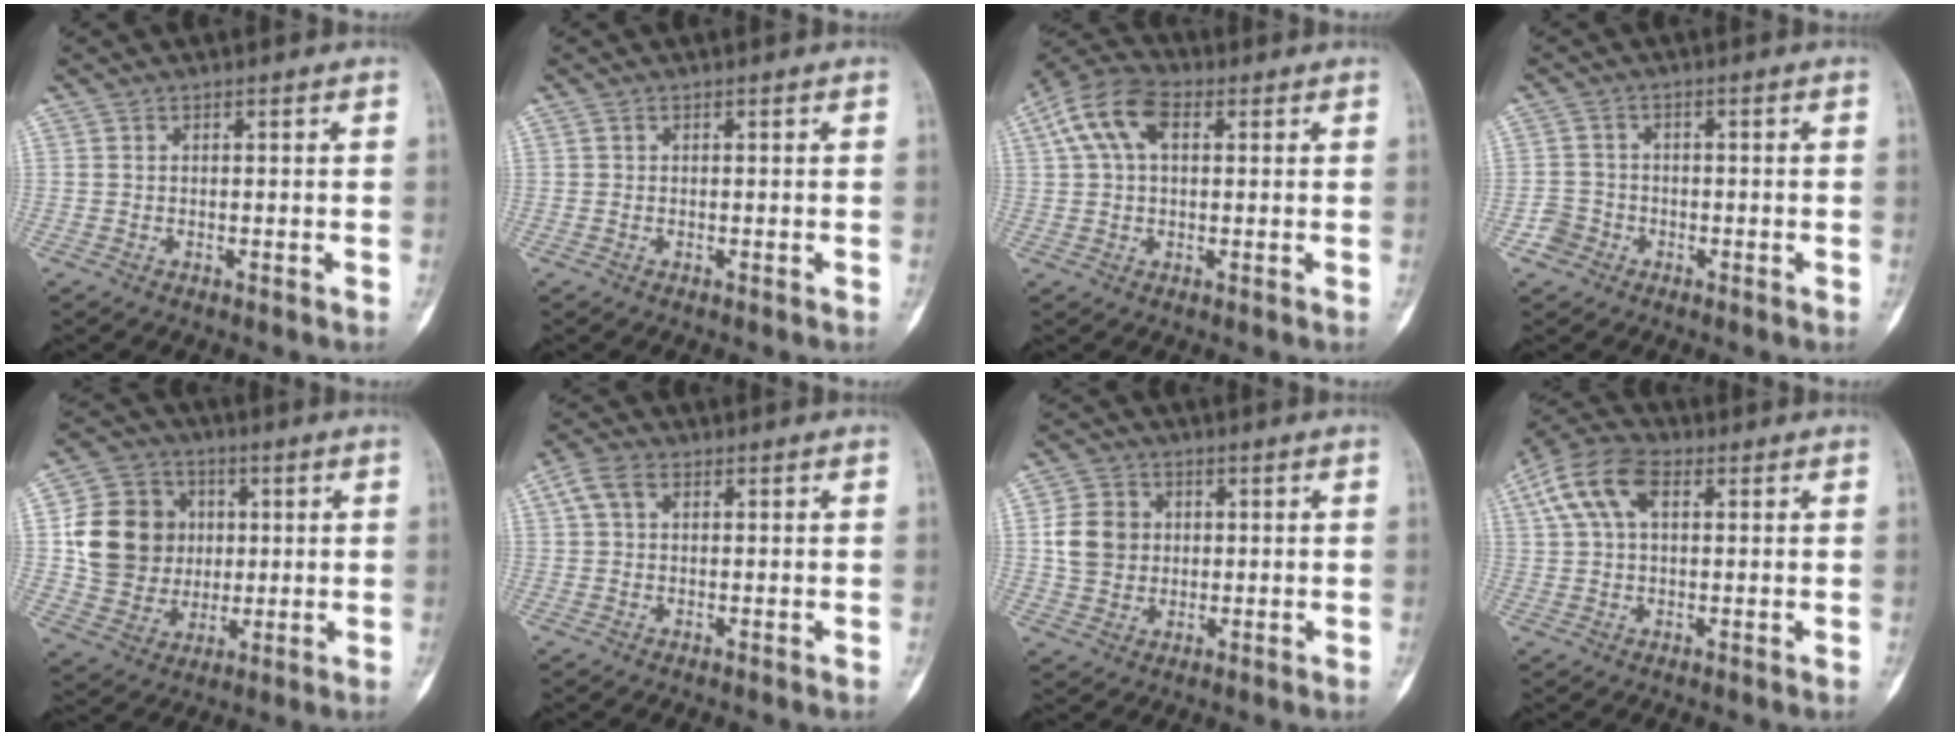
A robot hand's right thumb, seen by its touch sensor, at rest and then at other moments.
{"total": 0.0}
{"total": 10.2, "force": [3.0, 6.0, 7.6], "torque": [-0.155, 0.030, 0.049]}
{"total": 3.2, "force": [-1.7, 2.7, 0.2], "torque": [0.015, 0.014, -0.038]}
{"total": 15.7, "force": [2.0, 13.9, 7.1], "torque": [-0.099, 0.011, 0.043]}
{"total": 4.1, "force": [1.1, 2.8, 2.8], "torque": [-0.060, 0.015, 0.022]}
{"total": 8.1, "force": [0.8, 7.1, 3.8], "torque": [-0.047, 0.003, 0.011]}
{"total": 10.3, "force": [3.2, 5.9, 7.8], "torque": [-0.162, 0.029, 0.054]}